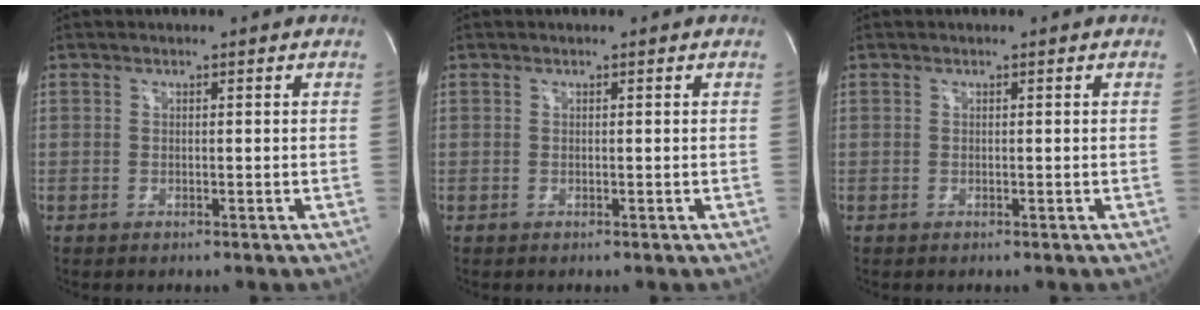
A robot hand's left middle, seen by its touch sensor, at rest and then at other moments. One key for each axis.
{"total": 0.0}
{"total": 0.0}